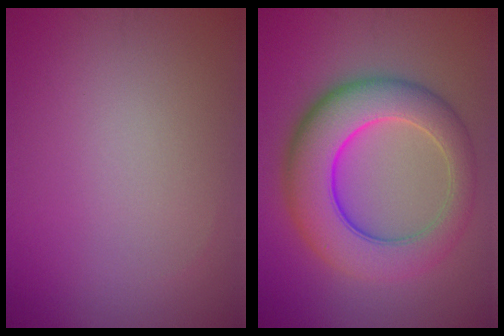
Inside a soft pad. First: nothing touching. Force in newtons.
{"total": 9.4, "press": 9.4, "slide": 0.1}